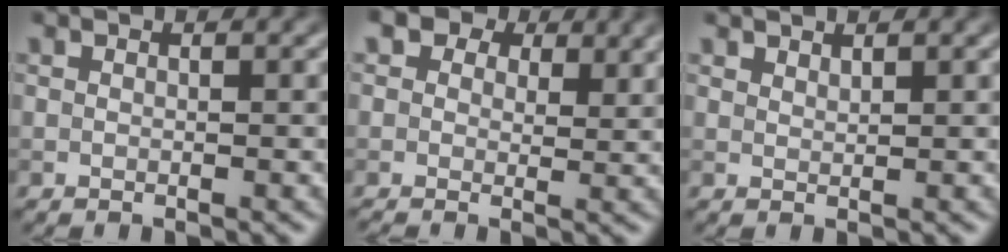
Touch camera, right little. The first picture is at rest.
{"total": 5.7, "force": [2.5, 4.0, 3.2], "torque": [-0.042, 0.009, 0.015]}
{"total": 0.9, "force": [0.9, 0.1, 0.2], "torque": [0.001, -0.002, 0.018]}